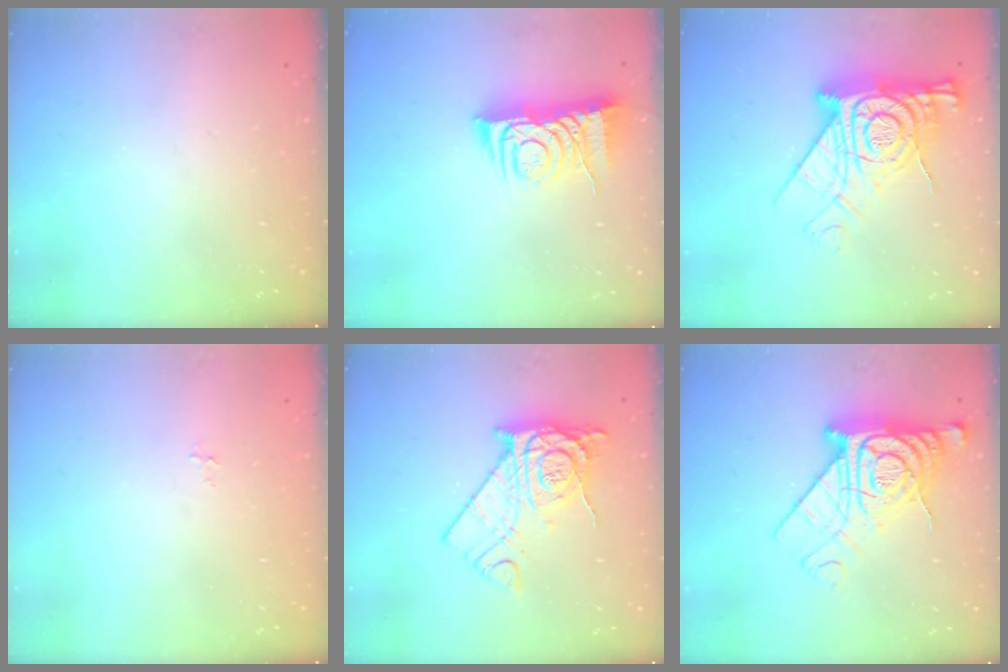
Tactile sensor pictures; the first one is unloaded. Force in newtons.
{"total": 8.7, "press": 8.7, "slide": 1.0}
{"total": 19.1, "press": 19.0, "slide": 1.8}
{"total": 2.7, "press": 2.7, "slide": 0.3}
{"total": 13.9, "press": 13.9, "slide": 1.4}
{"total": 17.5, "press": 17.3, "slide": 2.1}